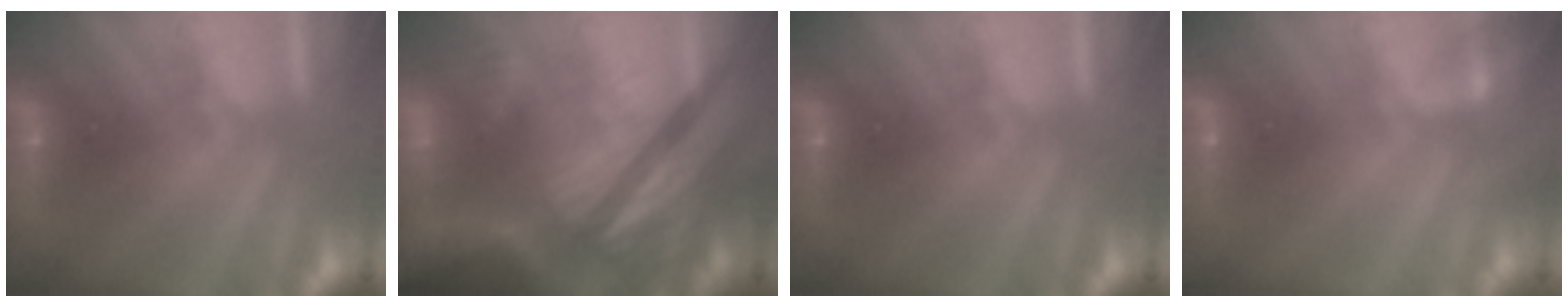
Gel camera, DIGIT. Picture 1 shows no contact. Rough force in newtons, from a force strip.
{"total": 7.1}
{"total": 0.0}
{"total": 2.1}